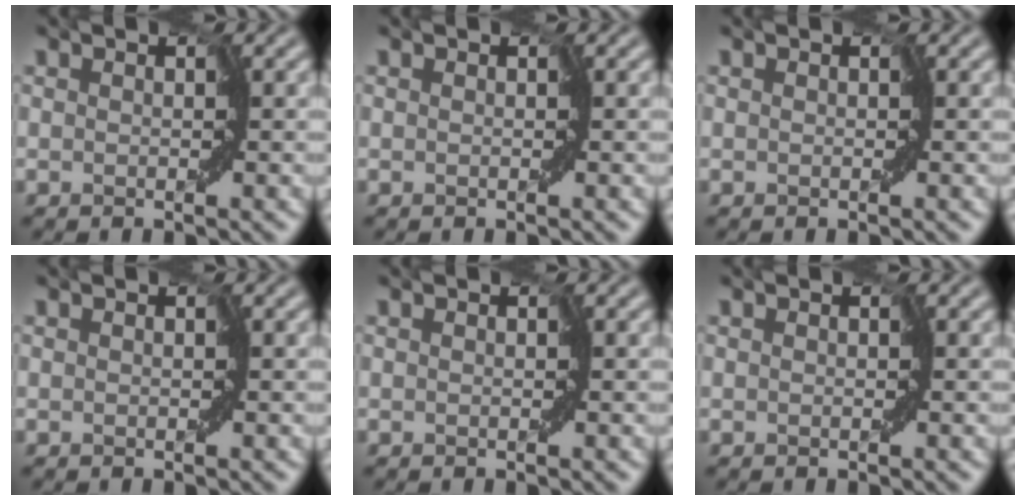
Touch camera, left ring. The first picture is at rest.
{"total": 0.0}
{"total": 0.0}
{"total": 0.0}
{"total": 0.0}
{"total": 0.0}